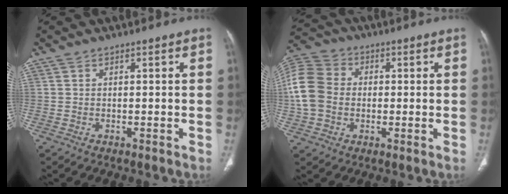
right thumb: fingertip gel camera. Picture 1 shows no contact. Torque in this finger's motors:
{"motor_torque": [1.19, 1.16, 0.80, -0.34, 0.10]}